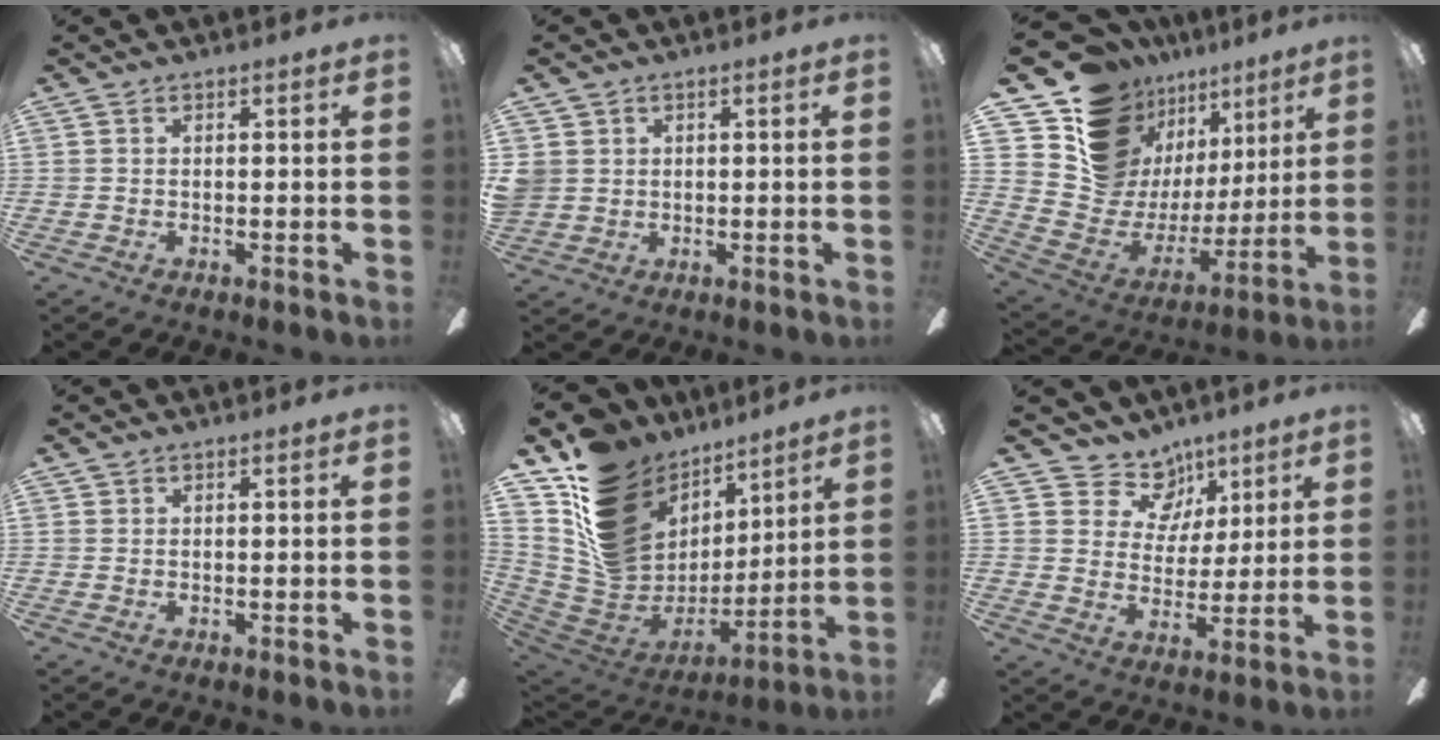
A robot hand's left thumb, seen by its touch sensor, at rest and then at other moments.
{"total": 3.3, "force": [0.9, 3.1, 0.6], "torque": [-0.018, 0.008, 0.020]}
{"total": 15.8, "force": [10.0, 11.1, 5.1], "torque": [-0.095, -0.087, 0.200]}
{"total": 0.0}
{"total": 19.6, "force": [9.5, 15.3, 7.9], "torque": [-0.154, -0.061, 0.206]}
{"total": 10.5, "force": [6.9, 7.5, 2.4], "torque": [-0.040, -0.046, 0.131]}